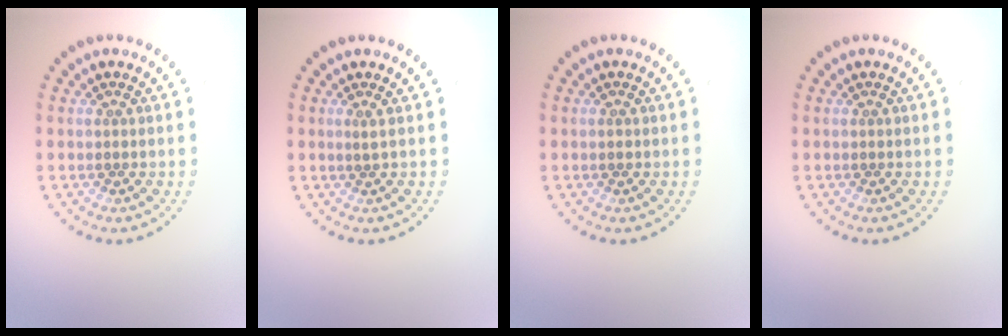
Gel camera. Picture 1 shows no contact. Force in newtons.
{"total": 0.6, "press": 0.3, "slide": 0.5}
{"total": 0.7, "press": 0.7, "slide": 0.3}
{"total": 0.0}